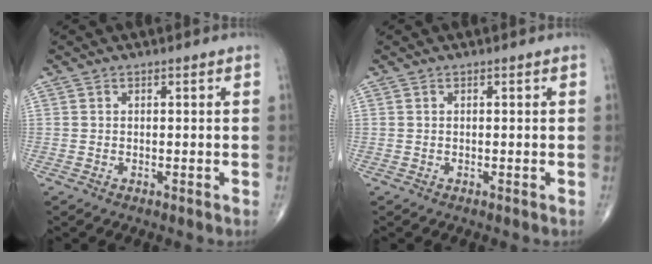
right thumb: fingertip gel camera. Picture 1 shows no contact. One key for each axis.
{"total": 0.0}